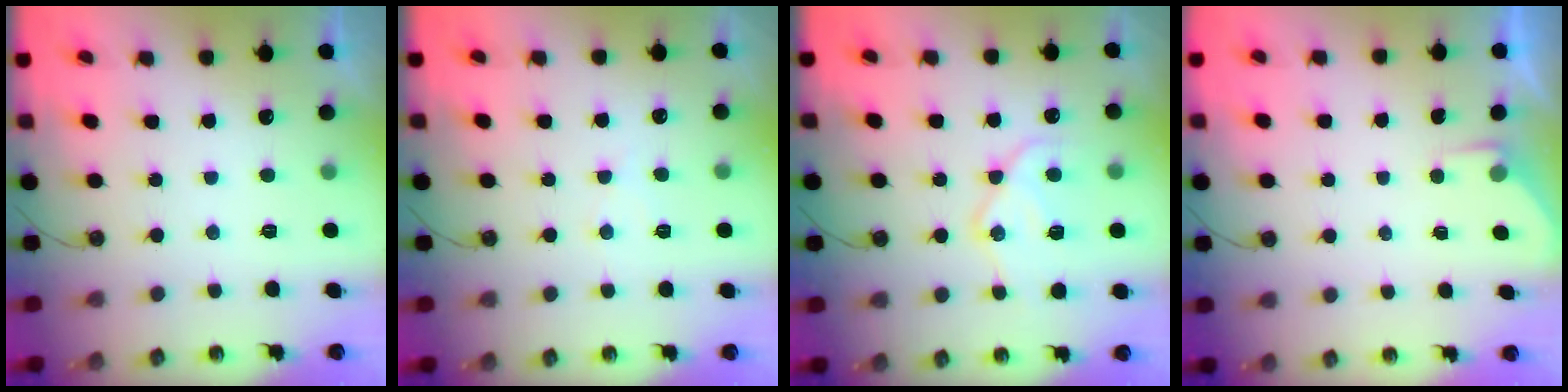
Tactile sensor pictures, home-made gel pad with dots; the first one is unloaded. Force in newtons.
{"total": 3.7, "press": 3.6, "slide": 0.7}
{"total": 13.5, "press": 13.5, "slide": 1.1}
{"total": 1.8, "press": 1.7, "slide": 0.4}